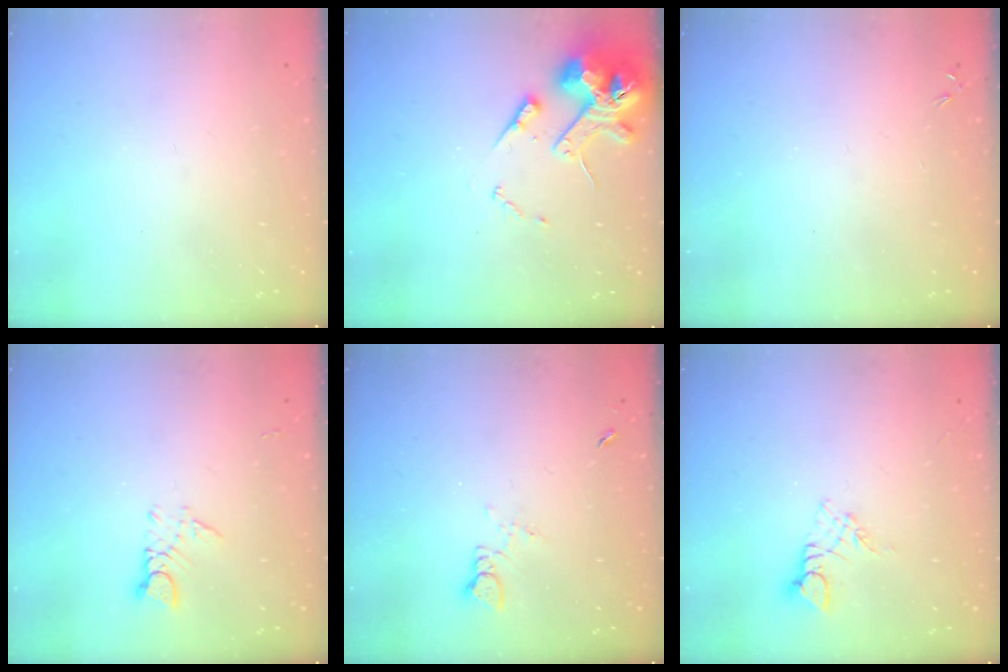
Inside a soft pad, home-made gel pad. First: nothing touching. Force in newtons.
{"total": 14.1, "press": 13.9, "slide": 2.1}
{"total": 0.0}
{"total": 3.1, "press": 3.1, "slide": 0.3}
{"total": 1.3, "press": 1.3, "slide": 0.2}
{"total": 2.8, "press": 2.7, "slide": 0.3}